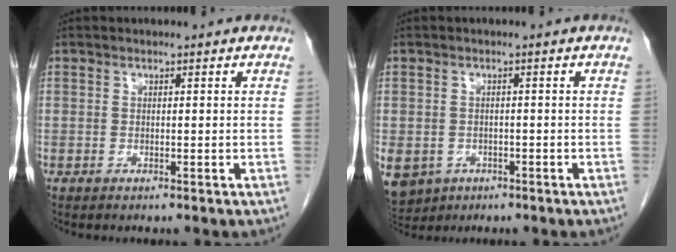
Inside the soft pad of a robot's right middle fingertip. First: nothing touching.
{"total": 11.7, "force": [-5.3, 9.4, 4.4], "torque": [-0.136, -0.007, -0.069]}